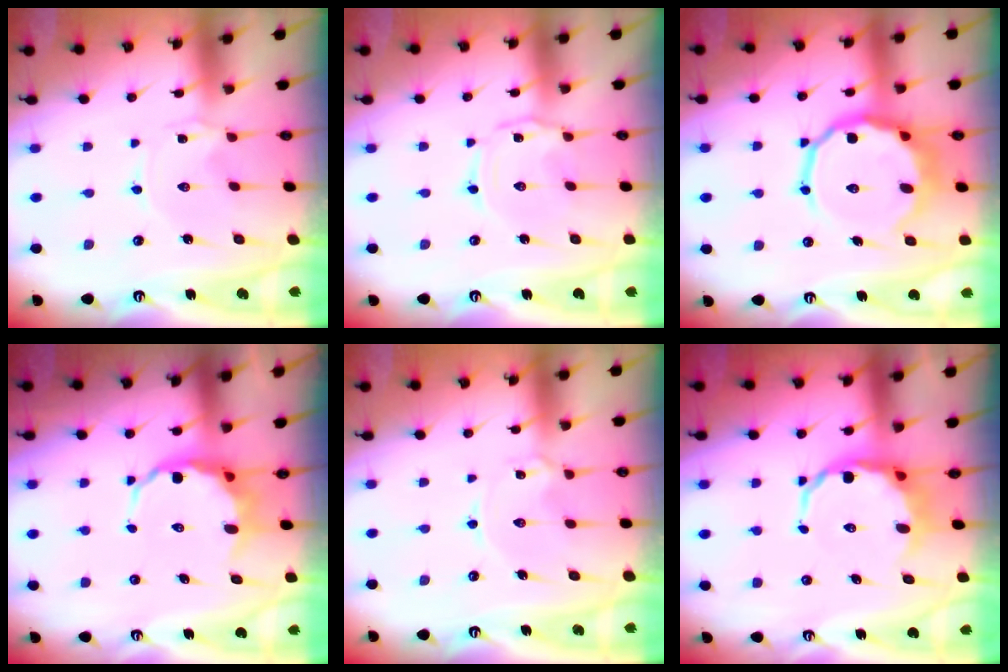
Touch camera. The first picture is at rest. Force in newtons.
{"total": 2.0, "press": 2.0, "slide": 0.3}
{"total": 14.2, "press": 13.9, "slide": 3.0}
{"total": 7.3, "press": 7.0, "slide": 2.0}
{"total": 2.4, "press": 2.4, "slide": 0.1}
{"total": 8.9, "press": 8.5, "slide": 2.6}